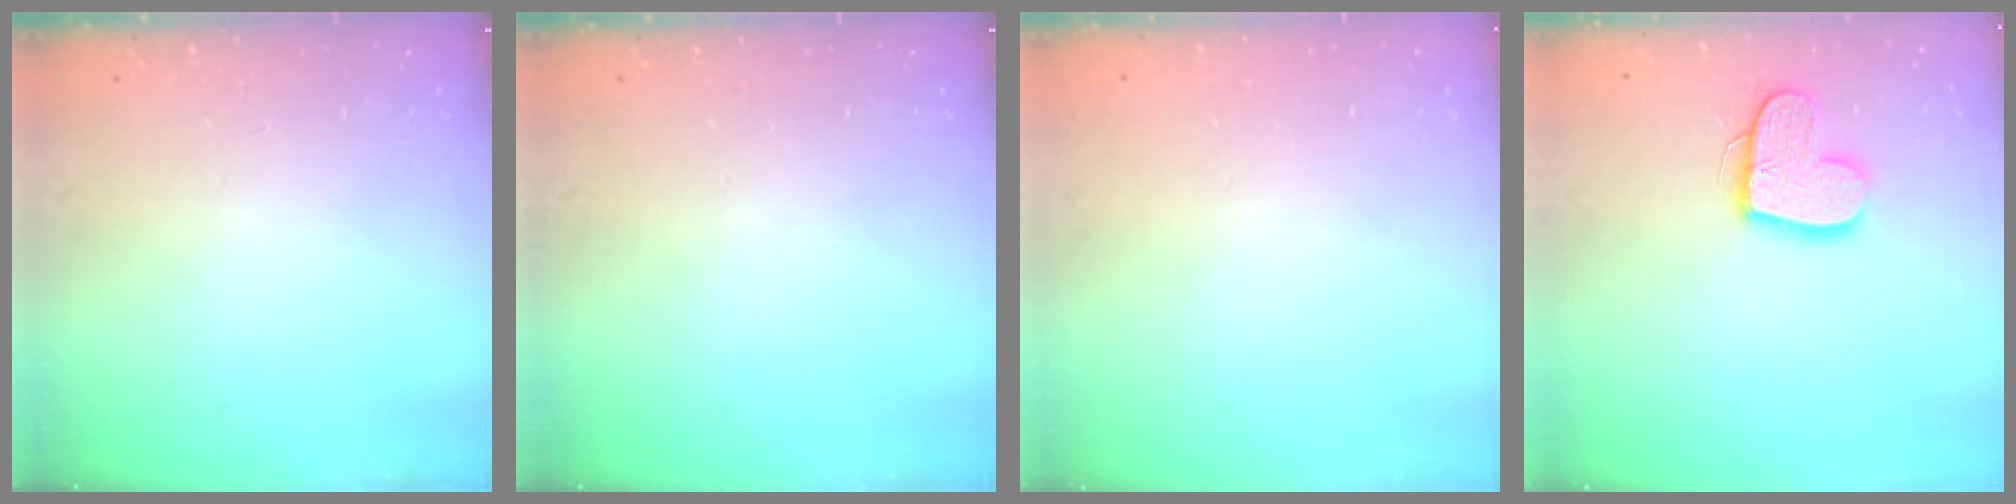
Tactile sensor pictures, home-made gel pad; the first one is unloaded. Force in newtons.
{"total": 0.0}
{"total": 0.0}
{"total": 12.9, "press": 12.9, "slide": 1.0}